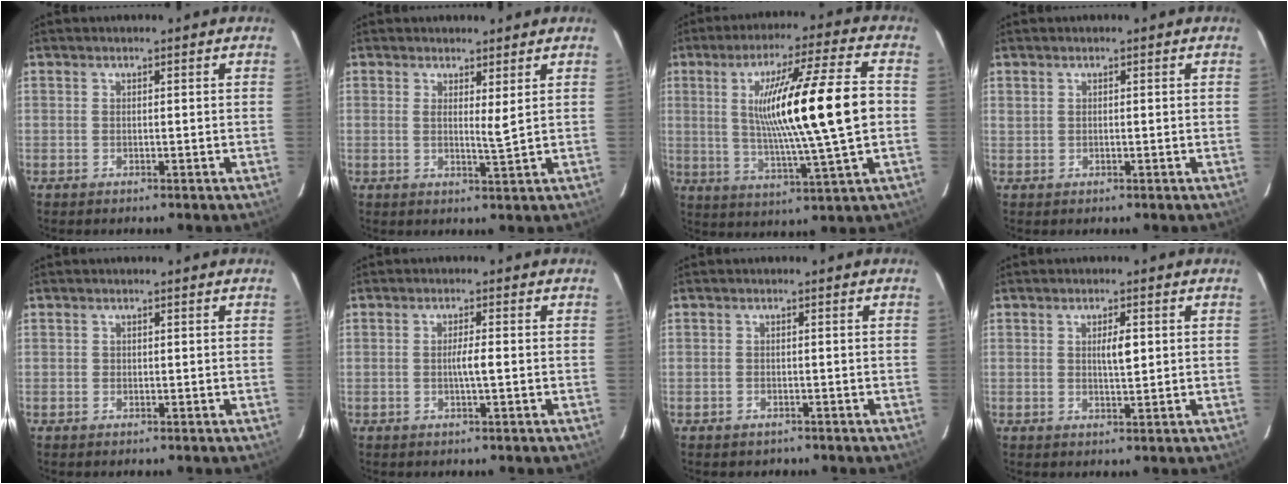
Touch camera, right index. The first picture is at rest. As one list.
[{"total": 2.2, "force": [1.0, -0.2, 2.0], "torque": [-0.032, -0.010, 0.017]}, {"total": 17.8, "force": [1.1, -0.3, 17.8], "torque": [-0.300, 0.003, 0.016]}, {"total": 0.6, "force": [0.2, 0.3, 0.4], "torque": [-0.012, 0.008, 0.007]}, {"total": 0.0}, {"total": 2.3, "force": [-0.3, -0.1, 2.3], "torque": [-0.042, -0.001, -0.006]}, {"total": 1.1, "force": [-0.8, 0.7, 0.1], "torque": [-0.006, 0.001, -0.007]}, {"total": 2.8, "force": [0.6, 0.6, 2.6], "torque": [-0.044, -0.001, 0.009]}]